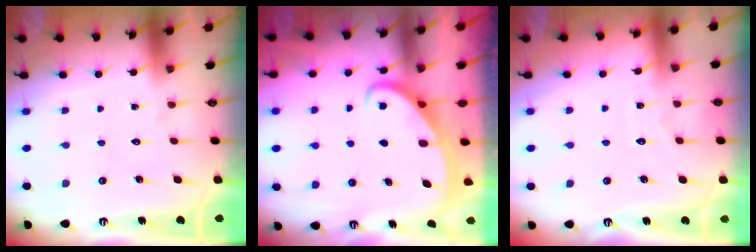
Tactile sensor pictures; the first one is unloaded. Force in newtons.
{"total": 2.4, "press": 2.4, "slide": 0.4}
{"total": 3.7, "press": 3.7, "slide": 0.4}